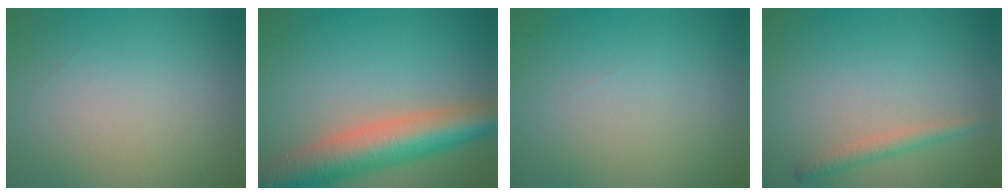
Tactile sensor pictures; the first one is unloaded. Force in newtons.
{"total": 9.0, "press": 9.0, "slide": 0.5}
{"total": 0.0}
{"total": 1.8, "press": 1.8, "slide": 0.1}